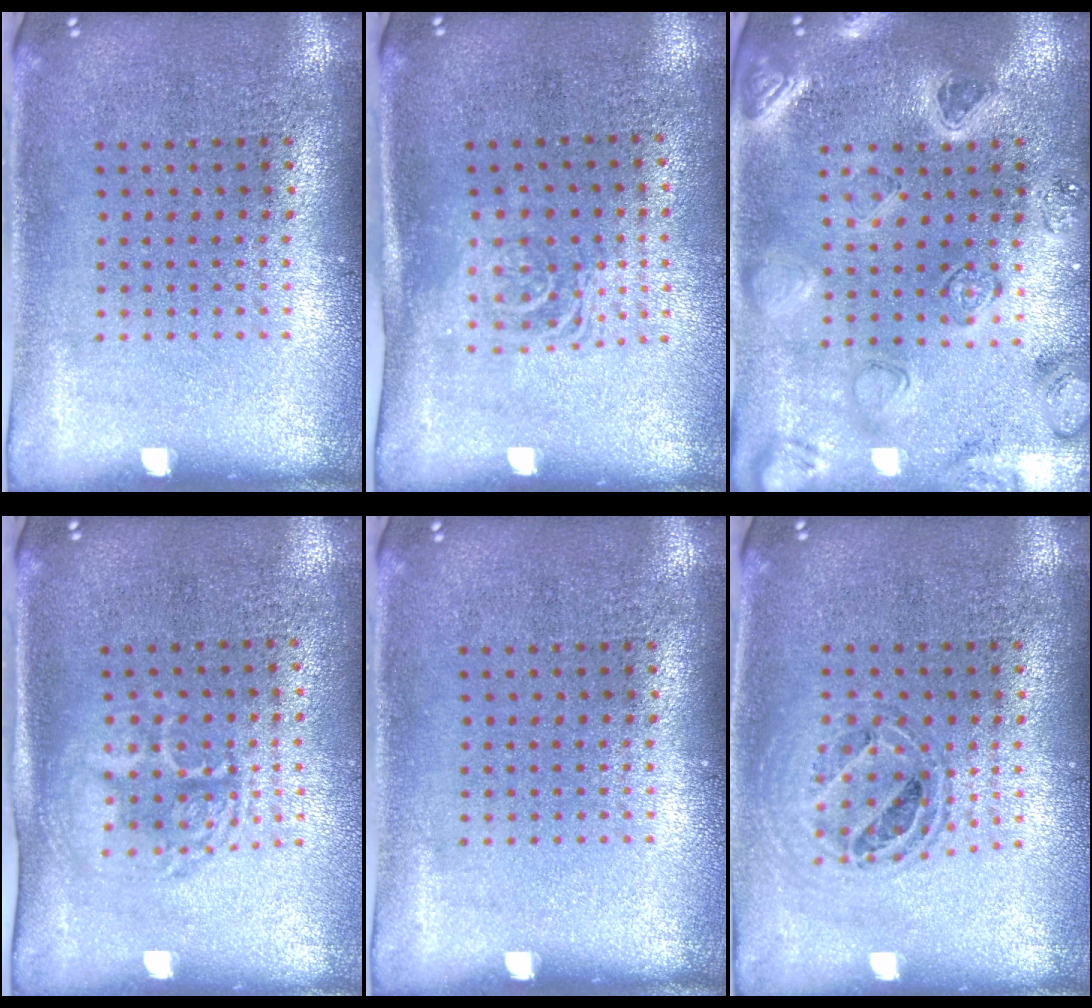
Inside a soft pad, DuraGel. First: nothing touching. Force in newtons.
{"total": 1.6, "press": 1.3, "slide": 1.0}
{"total": 2.2, "press": 2.2, "slide": 0.3}
{"total": 1.6, "press": 1.4, "slide": 0.8}
{"total": 0.0}
{"total": 0.8, "press": 0.8, "slide": 0.1}